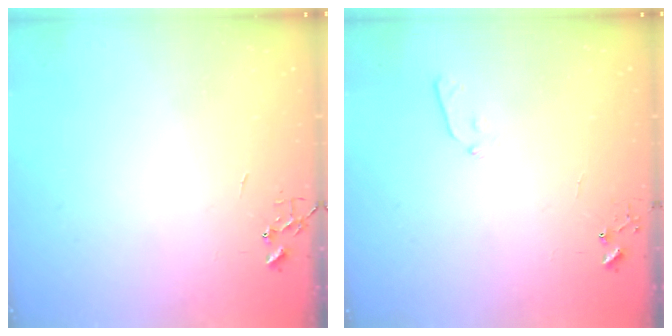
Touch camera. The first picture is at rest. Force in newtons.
{"total": 4.8, "press": 4.7, "slide": 1.0}